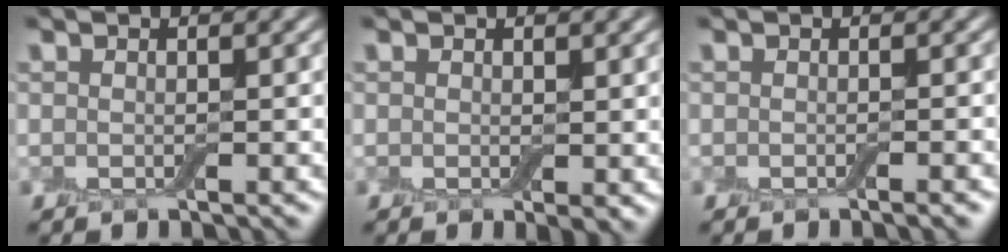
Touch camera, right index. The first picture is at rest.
{"total": 1.1, "force": [0.1, 0.4, 1.0], "torque": [-0.011, -0.006, 0.000]}
{"total": 1.3, "force": [-0.7, 0.2, 1.1], "torque": [-0.007, 0.000, -0.011]}